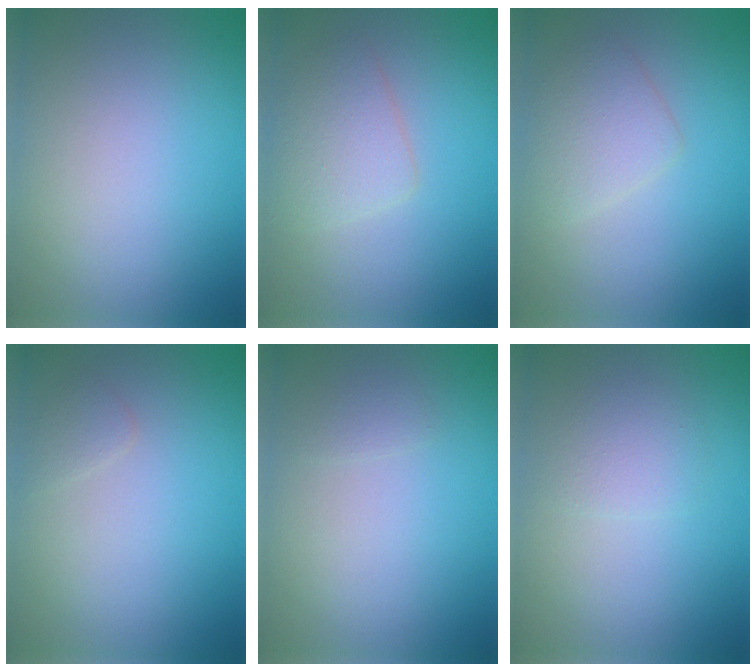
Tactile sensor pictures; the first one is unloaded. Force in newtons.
{"total": 2.8, "press": 2.8, "slide": 0.1}
{"total": 2.6, "press": 2.6, "slide": 0.0}
{"total": 0.8, "press": 0.8, "slide": 0.0}
{"total": 0.7, "press": 0.7, "slide": 0.0}
{"total": 2.9, "press": 2.9, "slide": 0.2}